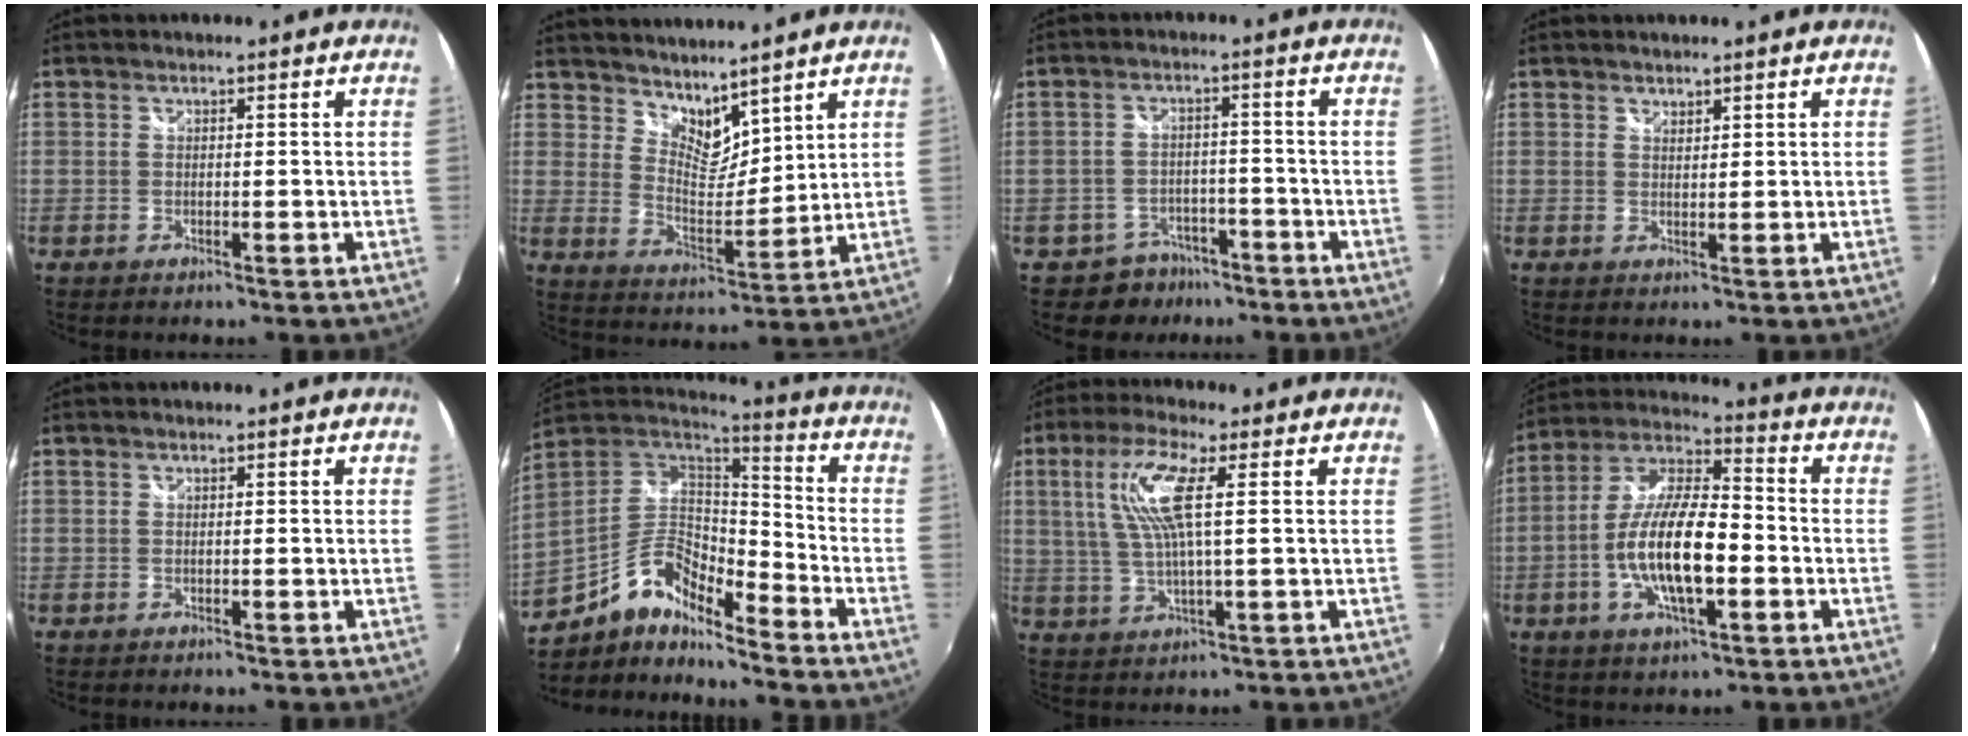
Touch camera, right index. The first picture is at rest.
{"total": 7.8, "force": [6.7, 3.0, 2.6], "torque": [-0.032, -0.005, 0.125]}
{"total": 6.3, "force": [-4.5, 4.4, 0.2], "torque": [-0.019, 0.022, -0.065]}
{"total": 1.2, "force": [1.1, 0.6, 0.1], "torque": [0.001, 0.001, 0.019]}
{"total": 0.0}
{"total": 13.1, "force": [-9.1, 4.4, 8.4], "torque": [-0.166, 0.006, -0.175]}
{"total": 9.6, "force": [2.6, 1.4, 9.1], "torque": [-0.183, 0.007, 0.055]}
{"total": 15.2, "force": [-3.6, 5.1, 13.9], "torque": [-0.273, -0.002, -0.071]}